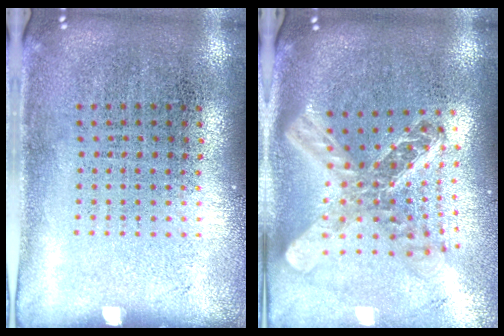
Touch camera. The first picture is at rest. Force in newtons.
{"total": 2.4, "press": 1.9, "slide": 1.4}